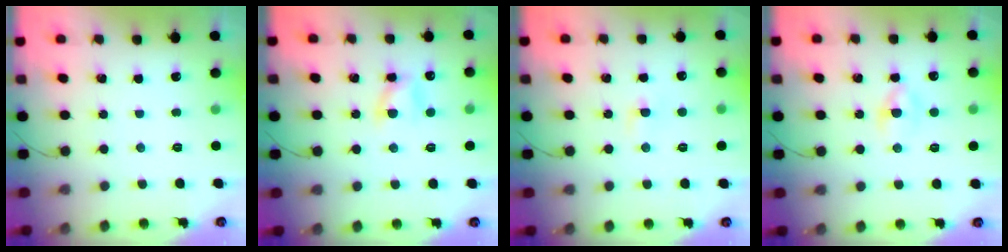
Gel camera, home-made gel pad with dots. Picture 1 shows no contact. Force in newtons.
{"total": 5.9, "press": 5.8, "slide": 1.4}
{"total": 1.5, "press": 1.2, "slide": 0.8}
{"total": 2.4, "press": 2.1, "slide": 1.2}